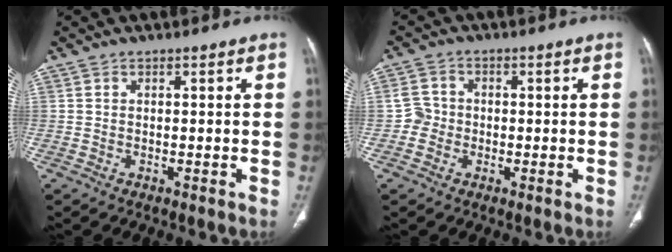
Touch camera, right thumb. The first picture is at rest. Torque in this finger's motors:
{"motor_torque": [0.16, -0.20, -0.29, -0.03, -0.06]}